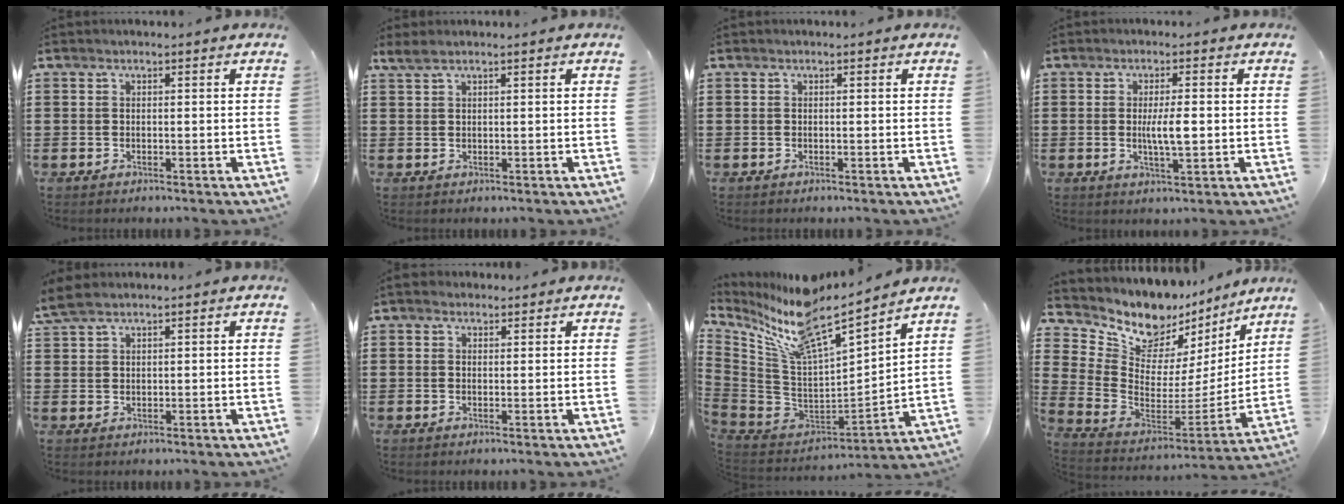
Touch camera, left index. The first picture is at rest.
{"total": 1.6, "force": [1.1, 0.2, 1.1], "torque": [-0.024, 0.001, 0.021]}
{"total": 0.0}
{"total": 4.5, "force": [0.0, 1.0, 4.4], "torque": [-0.086, -0.004, -0.004]}
{"total": 3.4, "force": [2.5, 1.1, 2.0], "torque": [-0.046, 0.006, 0.048]}
{"total": 1.7, "force": [1.5, 0.8, 0.5], "torque": [-0.012, 0.008, 0.028]}
{"total": 11.0, "force": [8.6, 1.8, 6.6], "torque": [-0.170, -0.067, 0.141]}
{"total": 8.9, "force": [7.5, 4.4, 1.6], "torque": [-0.068, -0.074, 0.133]}